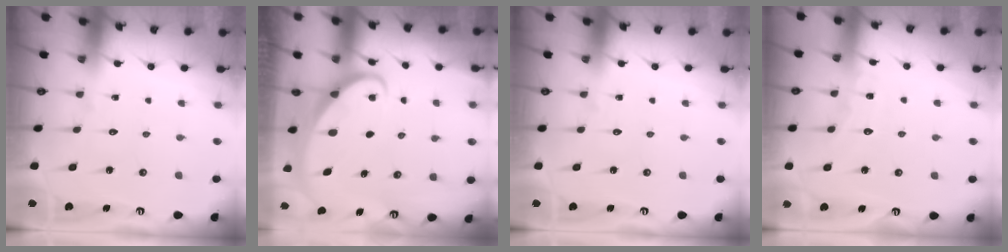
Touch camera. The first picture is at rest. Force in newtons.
{"total": 1.8, "press": 1.8, "slide": 0.1}
{"total": 0.0}
{"total": 4.6, "press": 4.6, "slide": 0.6}